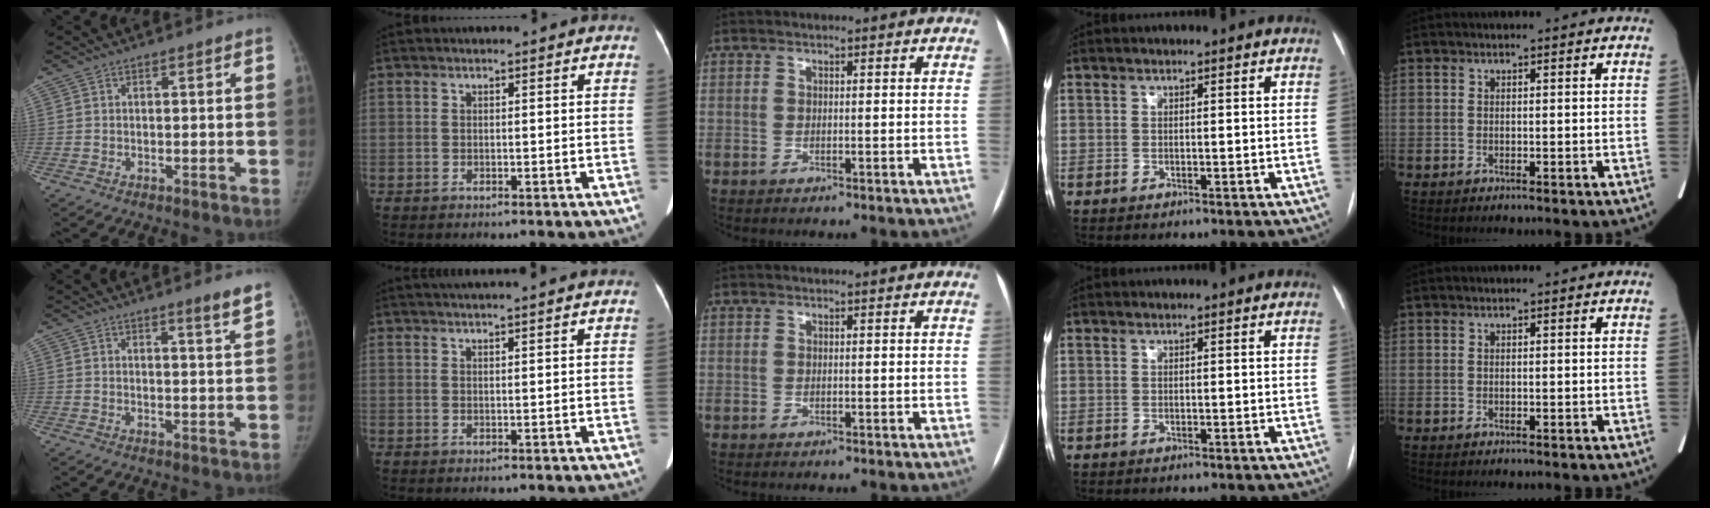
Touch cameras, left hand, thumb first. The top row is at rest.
{"thumb": {"total": 3.2, "force": [2.5, -0.1, 2.0], "torque": [-0.026, -0.026, 0.034]}, "index": {"total": 7.4, "force": [6.6, -0.6, 3.2], "torque": [-0.045, 0.032, 0.078]}}